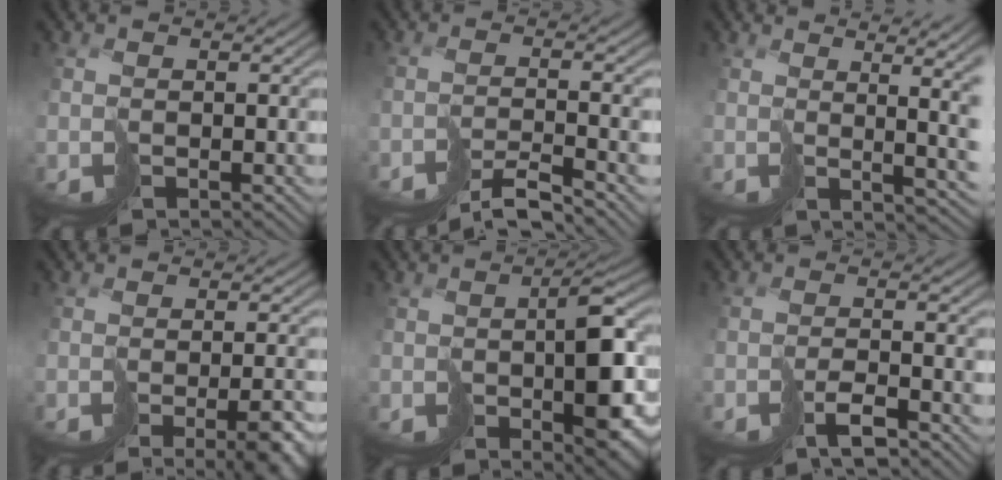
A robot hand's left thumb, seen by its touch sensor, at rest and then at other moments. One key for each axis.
{"total": 5.1, "fx": -4.4, "fy": -0.1, "fz": 2.5, "tx": -0.032, "ty": 0.003, "tz": -0.071}
{"total": 9.0, "fx": 1.8, "fy": 2.7, "fz": 8.4, "tx": -0.092, "ty": 0.012, "tz": 0.036}
{"total": 9.1, "fx": -6.3, "fy": 2.5, "fz": 6.0, "tx": -0.073, "ty": -0.017, "tz": -0.052}
{"total": 8.9, "fx": -2.1, "fy": 4.0, "fz": 7.7, "tx": -0.113, "ty": -0.018, "tz": -0.019}
{"total": 3.0, "fx": -2.3, "fy": -0.1, "fz": 1.8, "tx": -0.023, "ty": 0.004, "tz": -0.042}